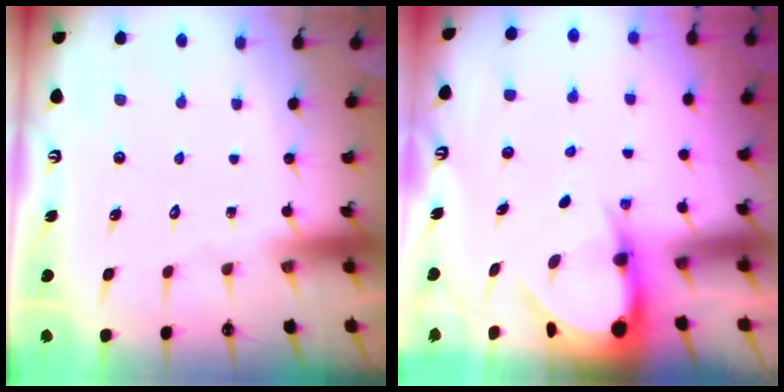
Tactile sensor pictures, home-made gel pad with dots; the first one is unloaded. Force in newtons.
{"total": 6.7, "press": 6.6, "slide": 0.8}